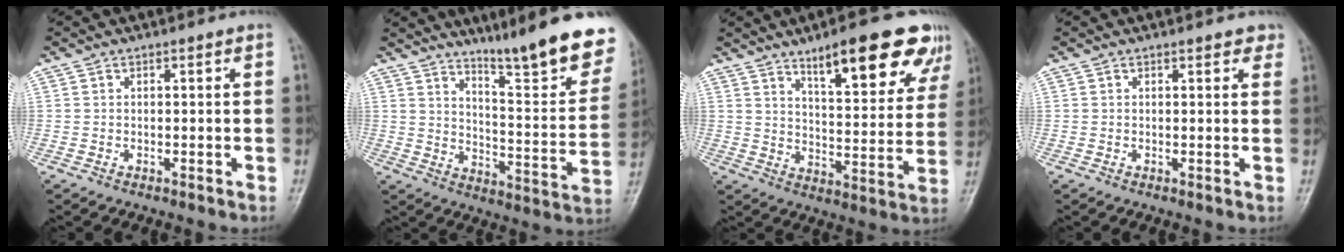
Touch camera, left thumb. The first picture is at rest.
{"total": 20.3, "force": [15.5, 2.3, 12.8], "torque": [-0.151, -0.109, 0.224]}
{"total": 18.0, "force": [11.1, 5.2, 13.2], "torque": [-0.139, -0.046, 0.162]}
{"total": 2.1, "force": [1.6, 1.0, 1.1], "torque": [0.006, -0.001, 0.013]}